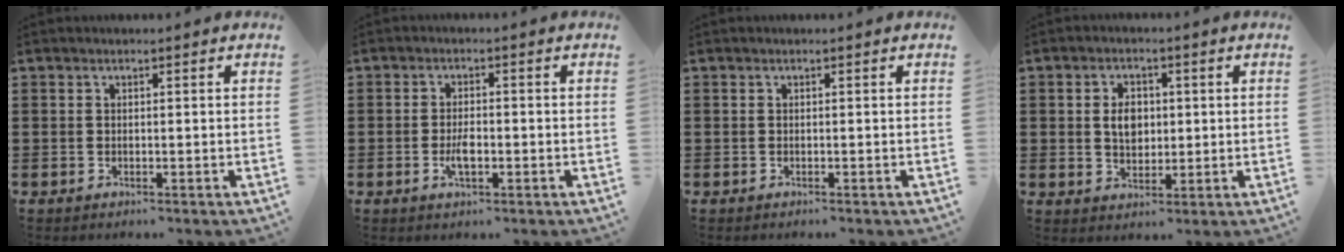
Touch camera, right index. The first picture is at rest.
{"total": 3.2, "force": [-0.9, 1.2, 2.8], "torque": [-0.058, 0.000, -0.017]}
{"total": 0.0}
{"total": 4.2, "force": [0.4, 3.0, 2.9], "torque": [-0.058, 0.010, 0.003]}